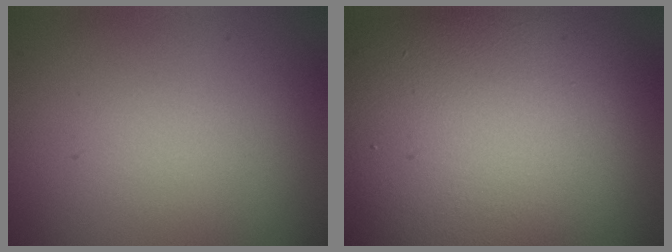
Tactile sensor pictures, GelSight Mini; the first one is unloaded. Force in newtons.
{"total": 16.6, "press": 16.6, "slide": 0.8}